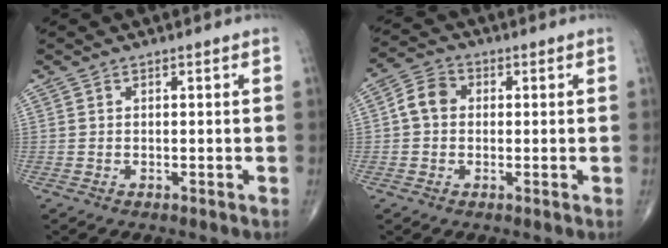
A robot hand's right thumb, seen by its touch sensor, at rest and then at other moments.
{"total": 5.1, "force": [0.2, 4.2, 3.0], "torque": [-0.047, 0.015, -0.007]}